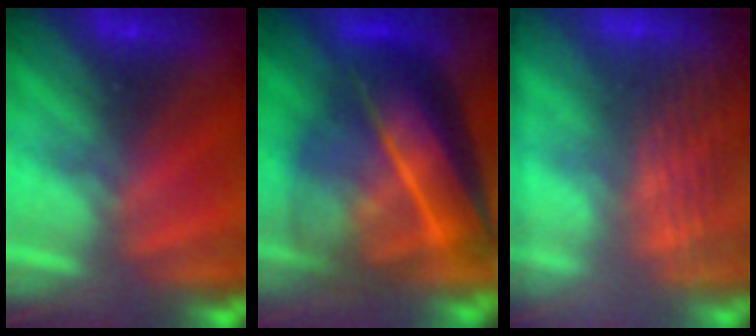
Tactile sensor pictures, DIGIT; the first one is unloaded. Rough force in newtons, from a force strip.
{"total": 7.6}
{"total": 2.8}